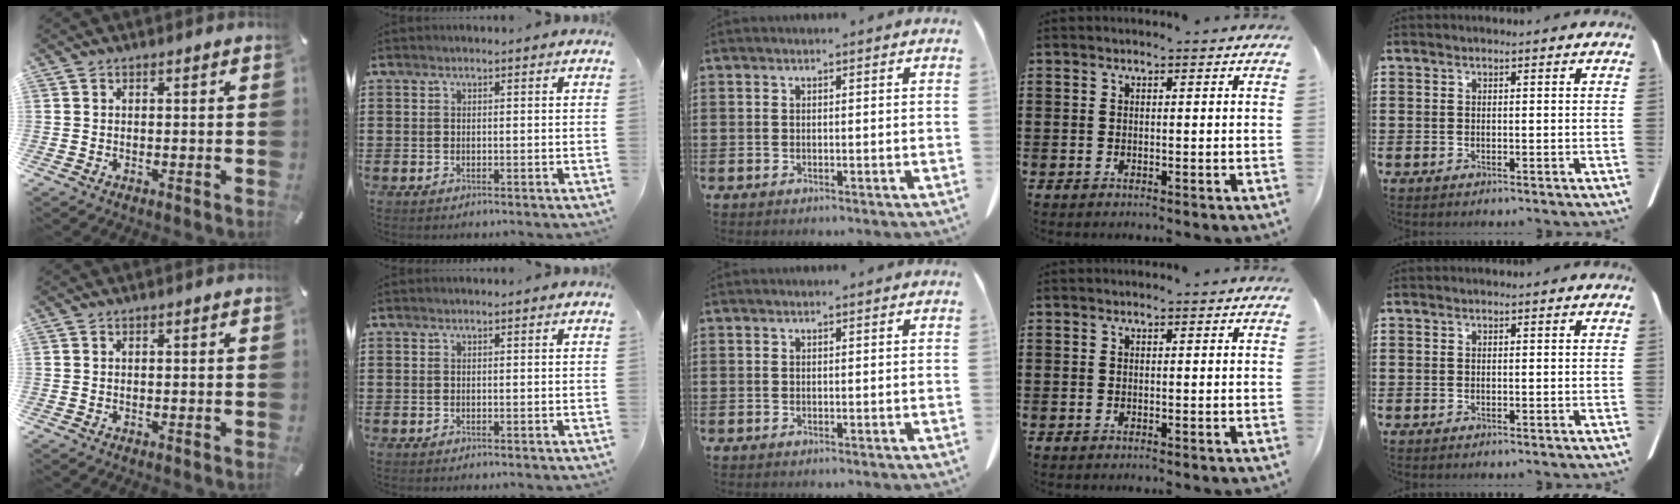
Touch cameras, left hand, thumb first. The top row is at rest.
{}